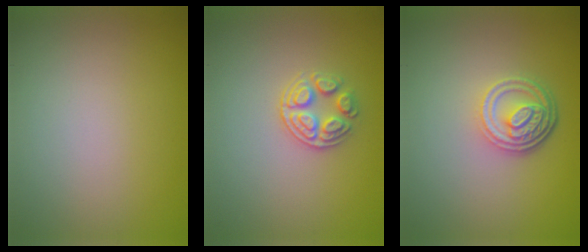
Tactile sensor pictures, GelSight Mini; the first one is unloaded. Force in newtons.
{"total": 2.7, "press": 2.5, "slide": 0.9}
{"total": 4.7, "press": 3.5, "slide": 3.2}